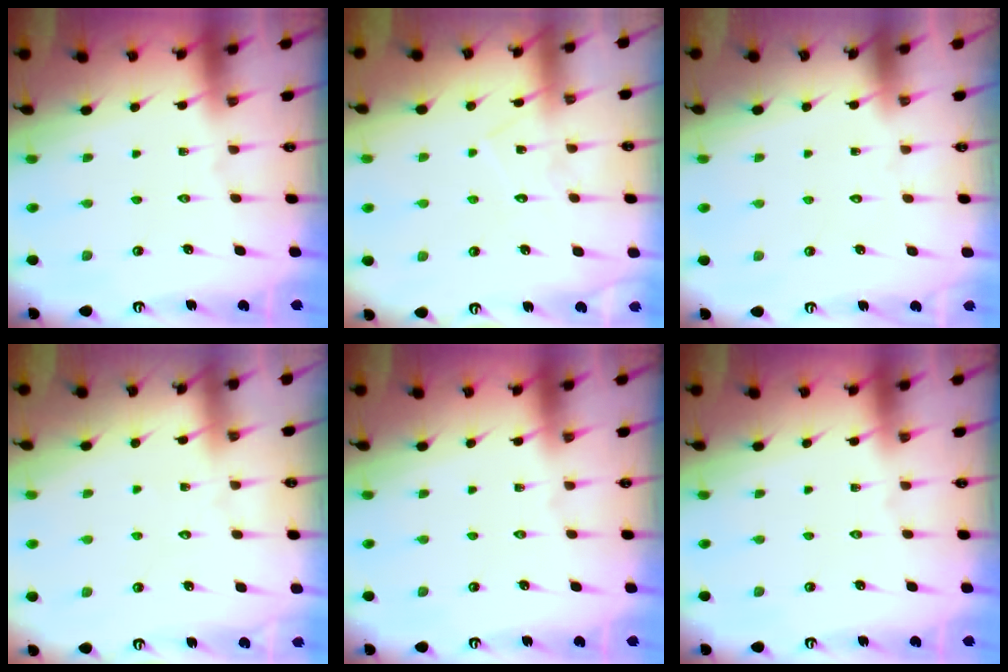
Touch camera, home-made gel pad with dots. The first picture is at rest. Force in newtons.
{"total": 7.7, "press": 7.7, "slide": 0.4}
{"total": 1.5, "press": 1.5, "slide": 0.0}
{"total": 2.8, "press": 2.8, "slide": 0.4}
{"total": 0.0}
{"total": 0.0}